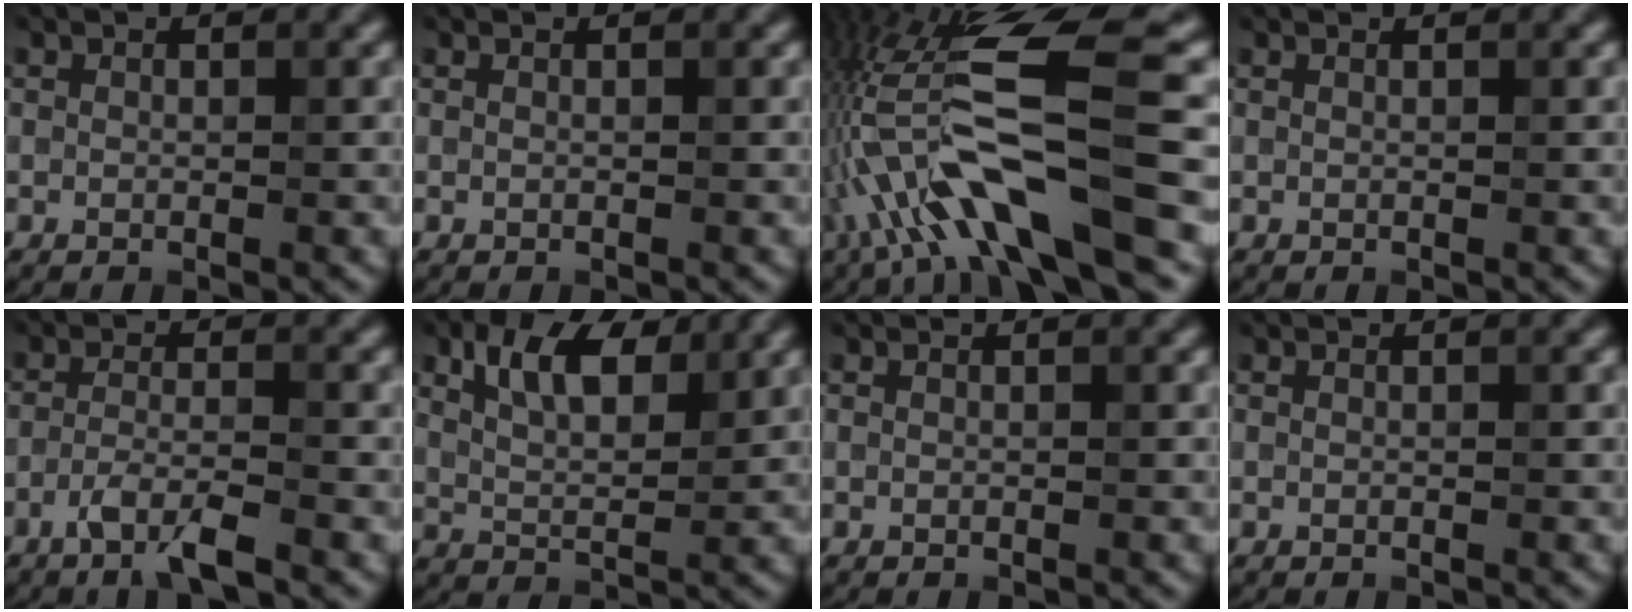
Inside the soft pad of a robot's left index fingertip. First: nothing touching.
{"total": 0.0}
{"total": 12.0, "force": [-4.2, 2.7, 10.9], "torque": [-0.200, 0.016, -0.072]}
{"total": 0.0}
{"total": 3.3, "force": [-2.1, 0.4, 2.5], "torque": [-0.051, 0.004, -0.049]}
{"total": 5.6, "force": [2.7, 2.7, 4.1], "torque": [-0.074, 0.005, 0.046]}
{"total": 0.0}
{"total": 0.0}